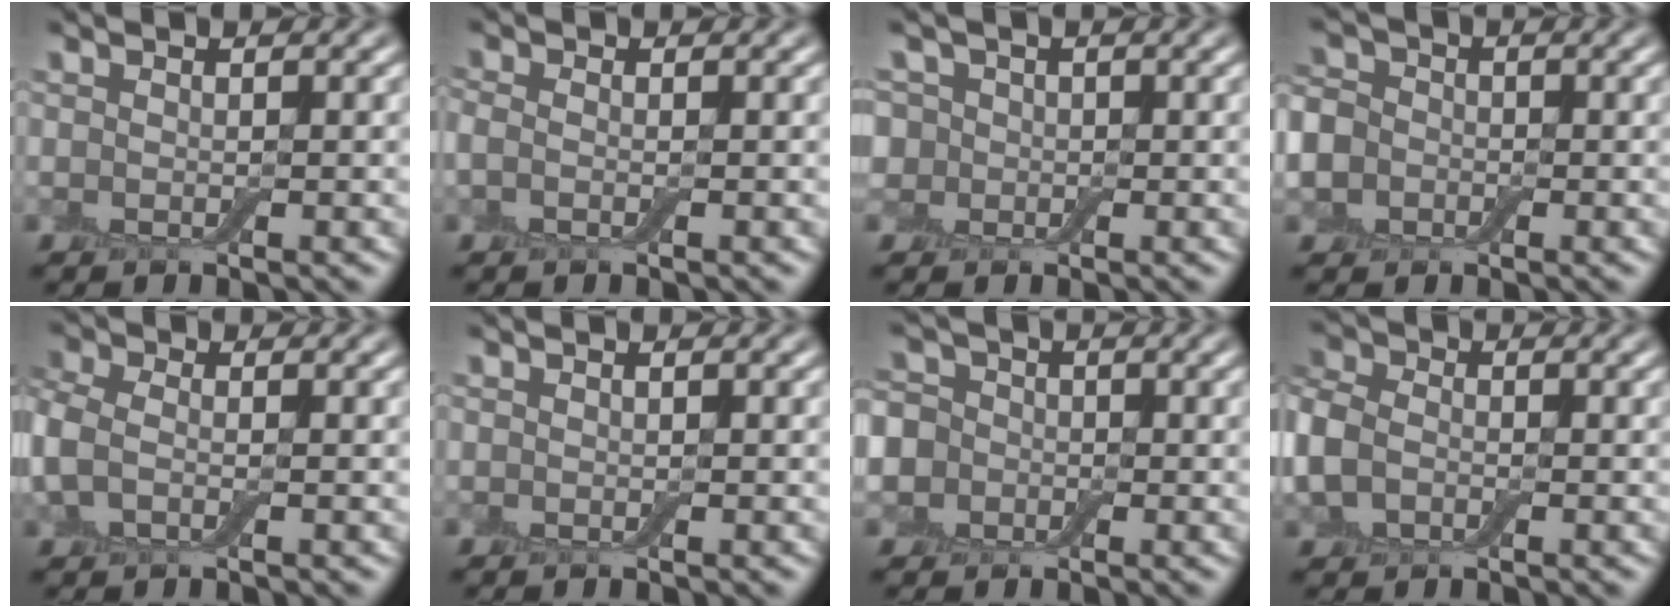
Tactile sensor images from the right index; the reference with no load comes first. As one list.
[{"total": 1.2, "force": [-0.3, 0.7, 0.8], "torque": [-0.022, 0.002, -0.012]}, {"total": 4.8, "force": [1.5, 4.1, 2.1], "torque": [-0.037, 0.027, -0.007]}, {"total": 8.3, "force": [-1.9, 7.4, 3.2], "torque": [-0.076, 0.007, -0.088]}, {"total": 3.3, "force": [-0.2, 2.3, 2.3], "torque": [-0.063, 0.005, -0.014]}, {"total": 0.0}, {"total": 7.6, "force": [-1.3, 7.0, 2.8], "torque": [-0.058, 0.024, -0.078]}, {"total": 4.3, "force": [-0.7, 3.3, 2.6], "torque": [-0.069, 0.003, -0.027]}]